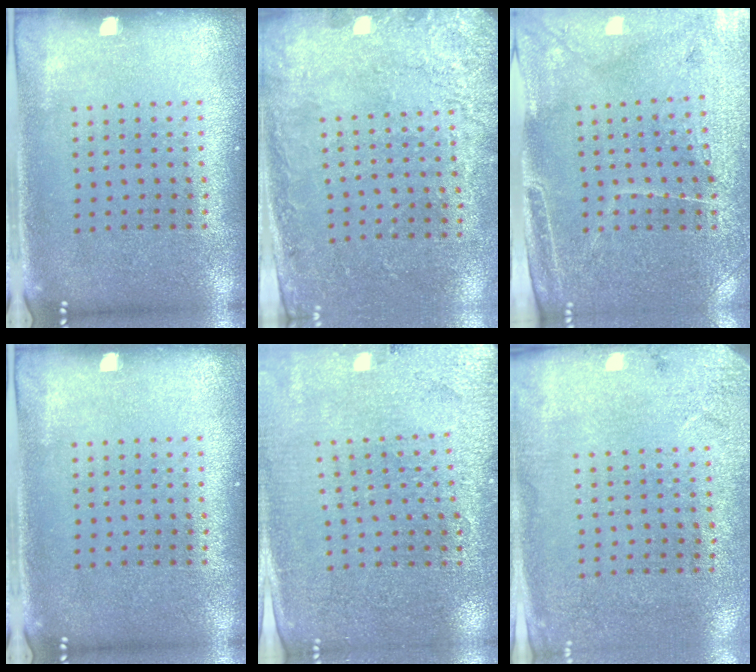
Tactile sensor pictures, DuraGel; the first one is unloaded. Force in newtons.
{"total": 2.6, "press": 2.1, "slide": 1.5}
{"total": 3.3, "press": 3.1, "slide": 1.0}
{"total": 0.0}
{"total": 2.8, "press": 2.8, "slide": 0.5}
{"total": 2.8, "press": 2.2, "slide": 1.6}